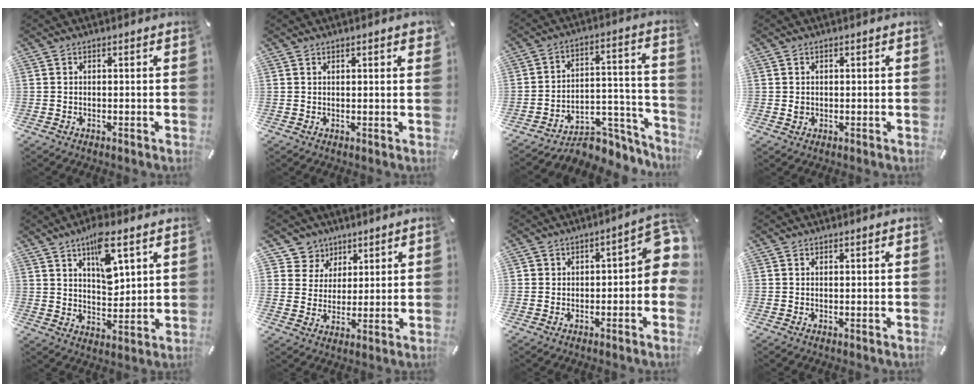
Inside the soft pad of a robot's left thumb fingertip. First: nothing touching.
{"total": 1.6, "force": [0.8, 0.2, 1.3], "torque": [-0.026, 0.002, 0.014]}
{"total": 9.2, "force": [-5.0, 6.8, 3.7], "torque": [-0.024, 0.007, -0.078]}
{"total": 1.1, "force": [0.1, 1.0, 0.4], "torque": [-0.009, 0.004, 0.000]}
{"total": 10.3, "force": [5.9, 4.4, 7.2], "torque": [-0.107, -0.027, 0.098]}
{"total": 6.8, "force": [3.4, 5.9, -0.4], "torque": [-0.004, -0.028, 0.064]}
{"total": 7.8, "force": [-0.6, 4.1, 6.6], "torque": [-0.074, -0.003, -0.012]}
{"total": 0.0}